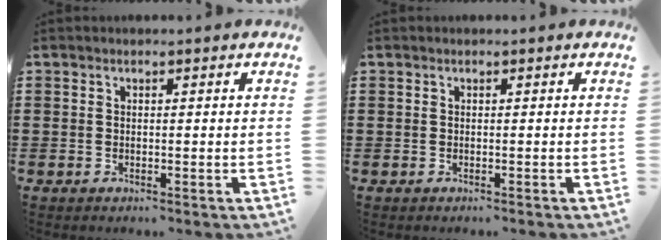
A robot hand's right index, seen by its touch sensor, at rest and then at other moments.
{"total": 0.0}